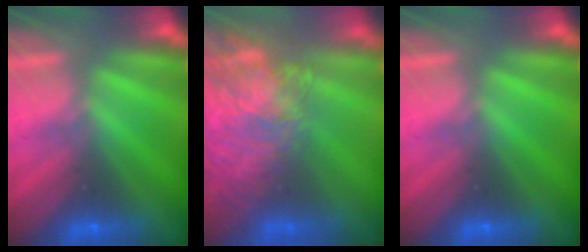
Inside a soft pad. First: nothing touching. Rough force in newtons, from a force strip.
{"total": 10.6}
{"total": 0.0}